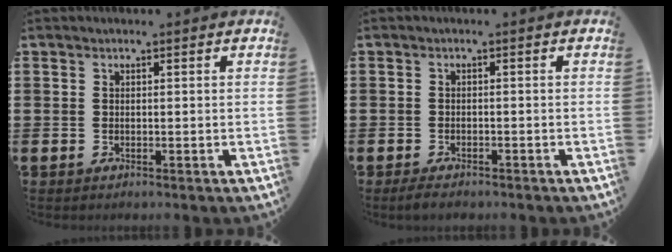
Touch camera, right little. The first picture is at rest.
{"total": 1.3, "force": [-1.0, 0.4, 0.7], "torque": [-0.014, 0.000, -0.021]}